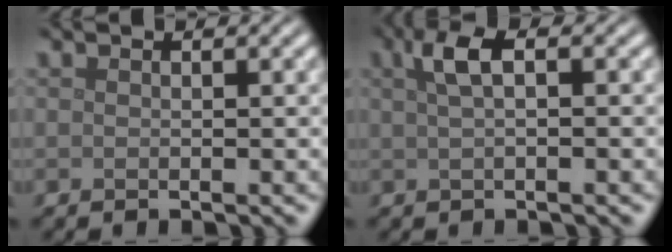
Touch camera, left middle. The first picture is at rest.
{"total": 2.7, "force": [1.0, 0.9, 2.4], "torque": [-0.044, 0.012, 0.017]}